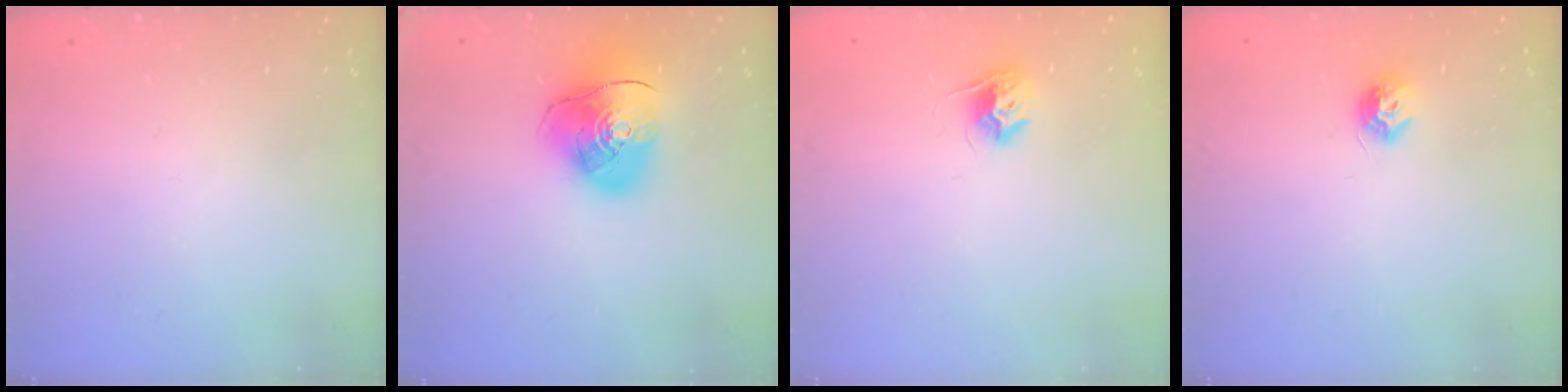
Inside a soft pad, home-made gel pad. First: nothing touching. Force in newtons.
{"total": 14.3, "press": 14.2, "slide": 1.9}
{"total": 8.3, "press": 8.2, "slide": 0.6}
{"total": 7.0, "press": 6.9, "slide": 0.5}